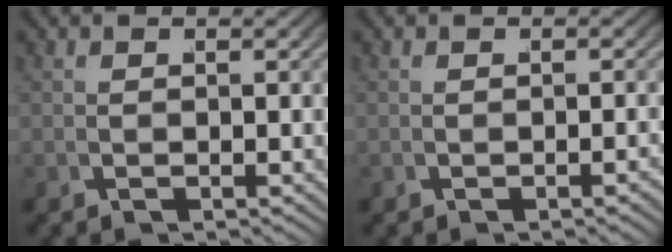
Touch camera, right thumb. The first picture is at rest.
{"total": 0.8, "force": [-0.5, 0.0, 0.7], "torque": [-0.013, 0.004, -0.006]}